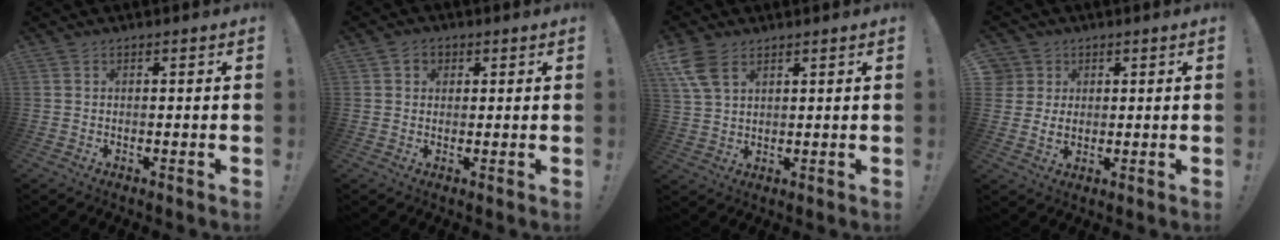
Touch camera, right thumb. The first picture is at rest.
{"total": 2.7, "force": [0.9, 2.4, 0.9], "torque": [-0.014, 0.001, 0.016]}
{"total": 8.5, "force": [4.6, 4.9, 5.2], "torque": [-0.098, -0.011, 0.090]}
{"total": 4.8, "force": [1.8, 4.3, 0.9], "torque": [-0.018, -0.008, 0.033]}